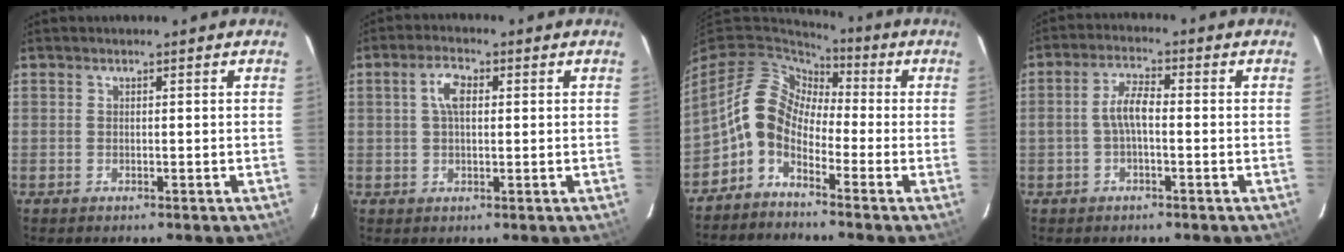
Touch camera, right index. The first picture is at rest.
{"total": 4.2, "force": [0.9, 2.1, 3.5], "torque": [-0.069, 0.012, 0.018]}
{"total": 9.1, "force": [-2.8, 6.5, 5.7], "torque": [-0.113, 0.020, -0.072]}
{"total": 4.2, "force": [-0.8, 1.5, 3.8], "torque": [-0.077, 0.016, -0.016]}